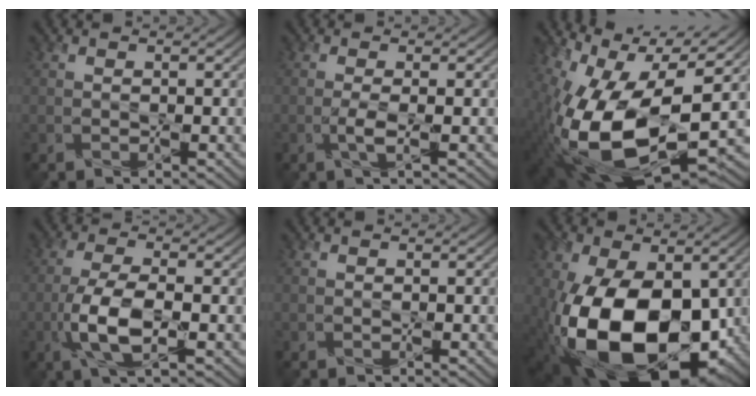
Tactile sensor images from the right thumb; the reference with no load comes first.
{"total": 2.0, "force": [-0.6, 0.1, 1.9], "torque": [-0.044, -0.001, -0.016]}
{"total": 18.5, "force": [-2.6, 9.5, 15.7], "torque": [-0.320, -0.037, -0.042]}
{"total": 7.0, "force": [-2.3, 2.3, 6.2], "torque": [-0.134, 0.000, -0.049]}
{"total": 0.0}
{"total": 18.7, "force": [-3.8, 11.3, 14.4], "torque": [-0.283, -0.049, -0.053]}